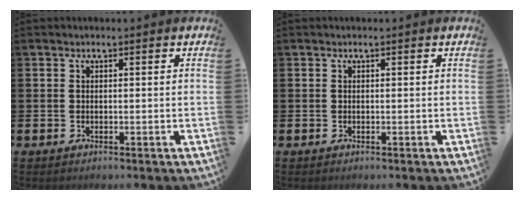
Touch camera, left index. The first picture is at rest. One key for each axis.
{"total": 0.0}